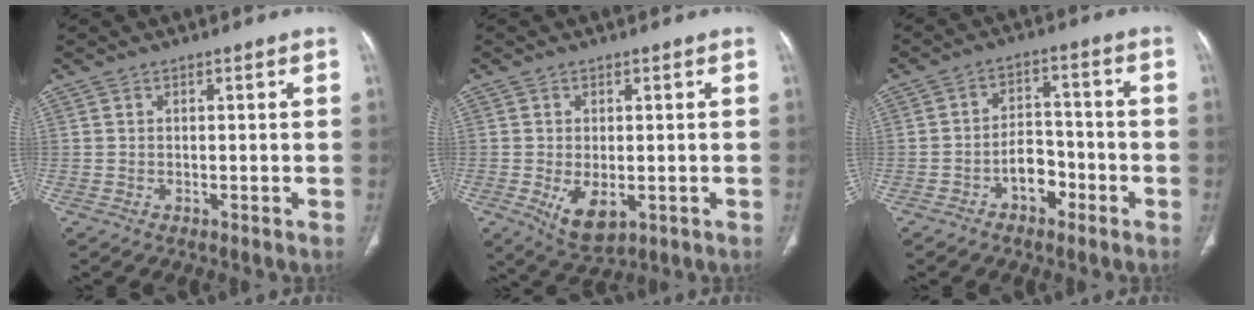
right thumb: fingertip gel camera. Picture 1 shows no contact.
{"total": 6.3, "force": [-1.5, 3.4, 5.1], "torque": [-0.089, -0.011, -0.013]}
{"total": 6.1, "force": [-3.0, 4.0, 3.5], "torque": [-0.033, 0.036, -0.055]}